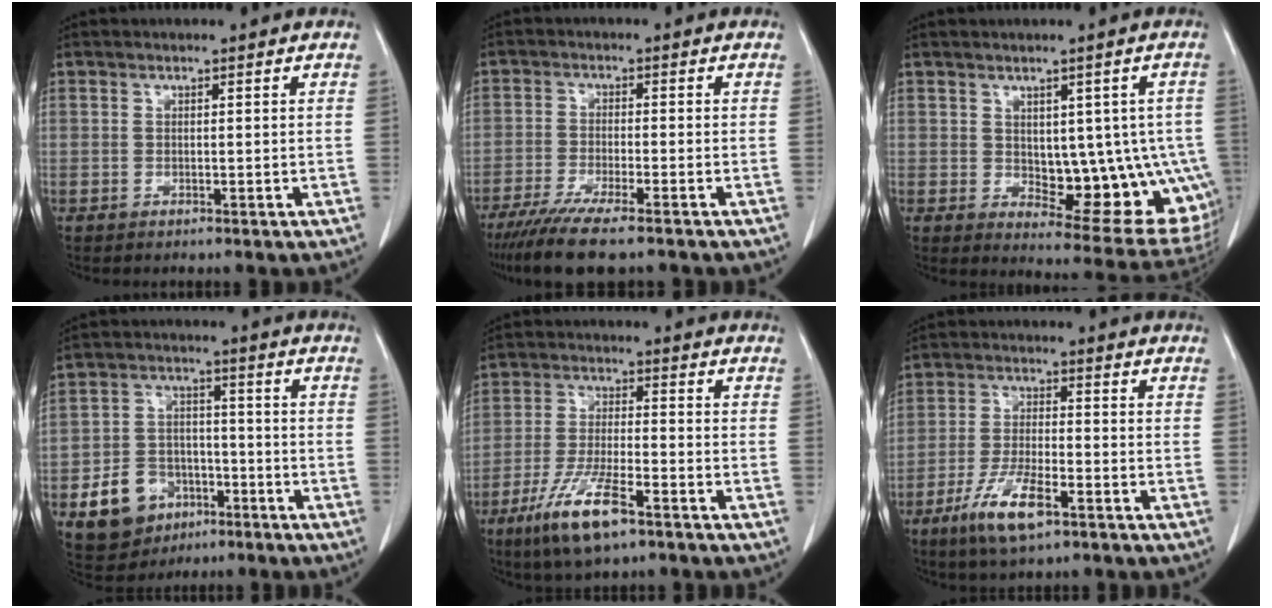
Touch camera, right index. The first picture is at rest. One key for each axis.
{"total": 9.4, "fx": -7.3, "fy": 0.6, "fz": 5.8, "tx": -0.093, "ty": -0.023, "tz": -0.119}
{"total": 14.3, "fx": -1.0, "fy": 7.0, "fz": 12.5, "tx": -0.116, "ty": 0.008, "tz": 0.011}
{"total": 9.9, "fx": -4.4, "fy": 7.8, "fz": 4.3, "tx": -0.085, "ty": 0.017, "tz": -0.063}
{"total": 10.6, "fx": -6.4, "fy": 2.0, "fz": 8.2, "tx": -0.165, "ty": -0.020, "tz": -0.114}
{"total": 8.7, "fx": -5.1, "fy": 2.0, "fz": 6.8, "tx": -0.137, "ty": -0.014, "tz": -0.091}